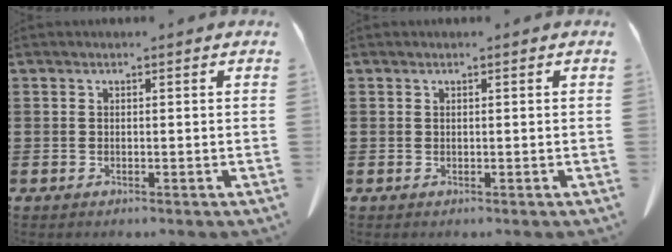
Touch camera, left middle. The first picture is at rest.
{"total": 0.0}